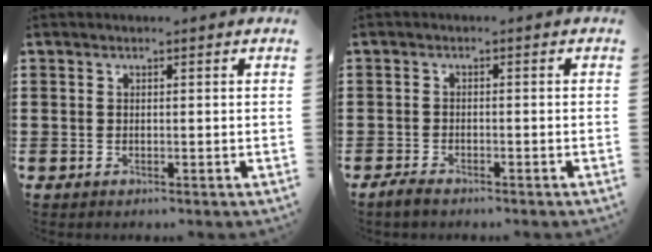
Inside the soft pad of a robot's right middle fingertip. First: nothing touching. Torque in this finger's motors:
{"motor_torque": [2.06, 0.07, 0.11, 0.05]}